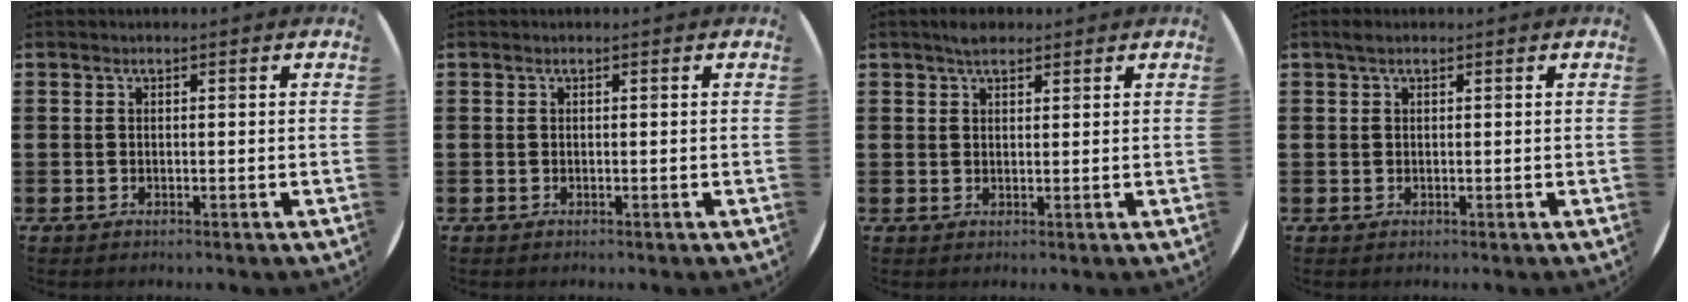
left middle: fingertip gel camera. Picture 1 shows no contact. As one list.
[{"total": 0.0}, {"total": 2.1, "force": [1.7, 0.8, 0.8], "torque": [-0.009, 0.003, 0.030]}, {"total": 1.0, "force": [0.7, 0.6, 0.4], "torque": [-0.001, 0.003, 0.010]}]